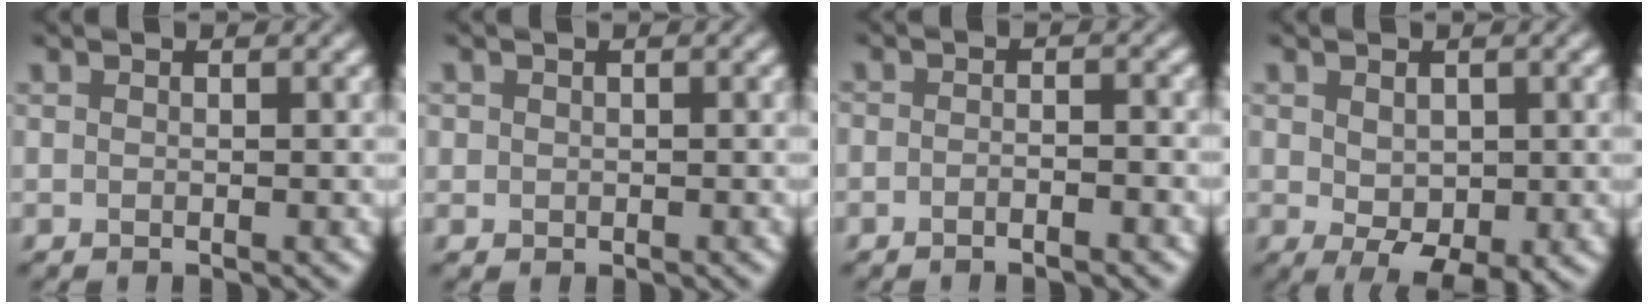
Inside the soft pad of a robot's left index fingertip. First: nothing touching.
{"total": 0.6, "force": [-0.1, 0.6, -0.1], "torque": [0.004, -0.005, 0.002]}
{"total": 1.5, "force": [-1.2, 0.3, 0.9], "torque": [-0.011, 0.000, -0.023]}
{"total": 3.9, "force": [-0.4, 2.3, 3.2], "torque": [-0.059, -0.009, 0.002]}